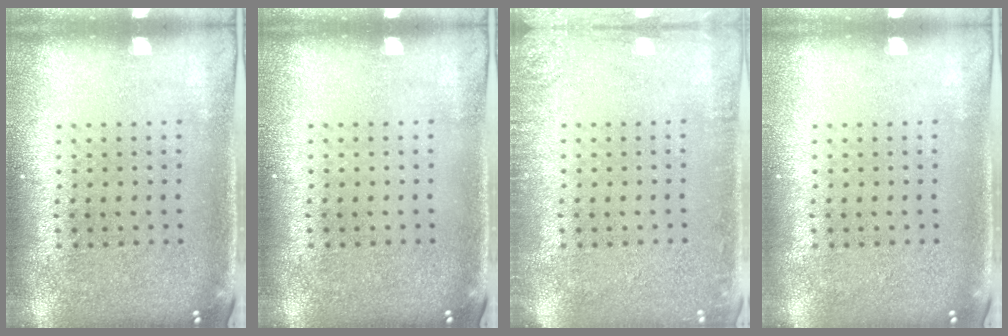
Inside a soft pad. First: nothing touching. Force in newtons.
{"total": 0.0}
{"total": 1.7, "press": 1.7, "slide": 0.3}
{"total": 0.0}